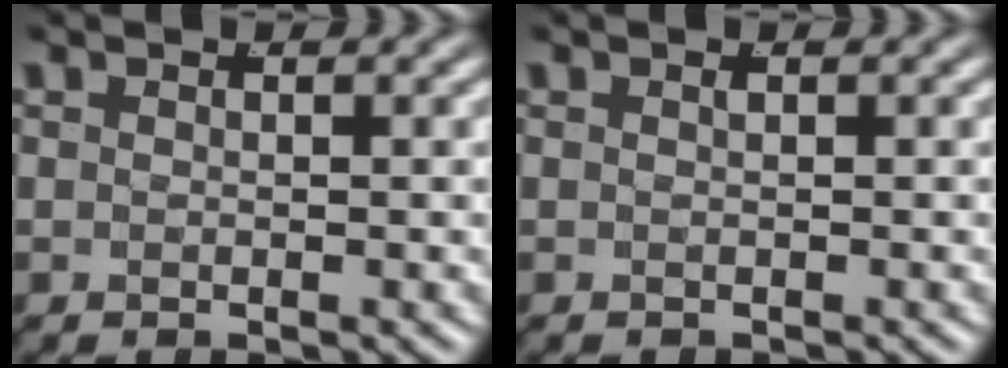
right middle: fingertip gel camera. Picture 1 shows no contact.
{"total": 0.5, "force": [-0.5, -0.1, 0.1], "torque": [-0.005, -0.005, -0.003]}